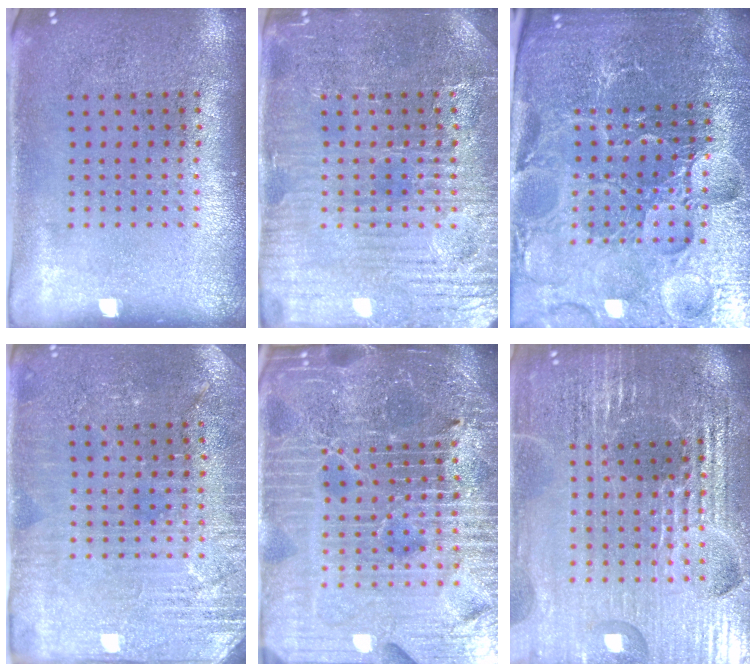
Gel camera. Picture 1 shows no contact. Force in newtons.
{"total": 4.2, "press": 4.1, "slide": 0.9}
{"total": 5.2, "press": 5.0, "slide": 1.6}
{"total": 3.0, "press": 2.9, "slide": 0.5}
{"total": 7.3, "press": 6.4, "slide": 3.7}
{"total": 6.3, "press": 5.6, "slide": 2.8}